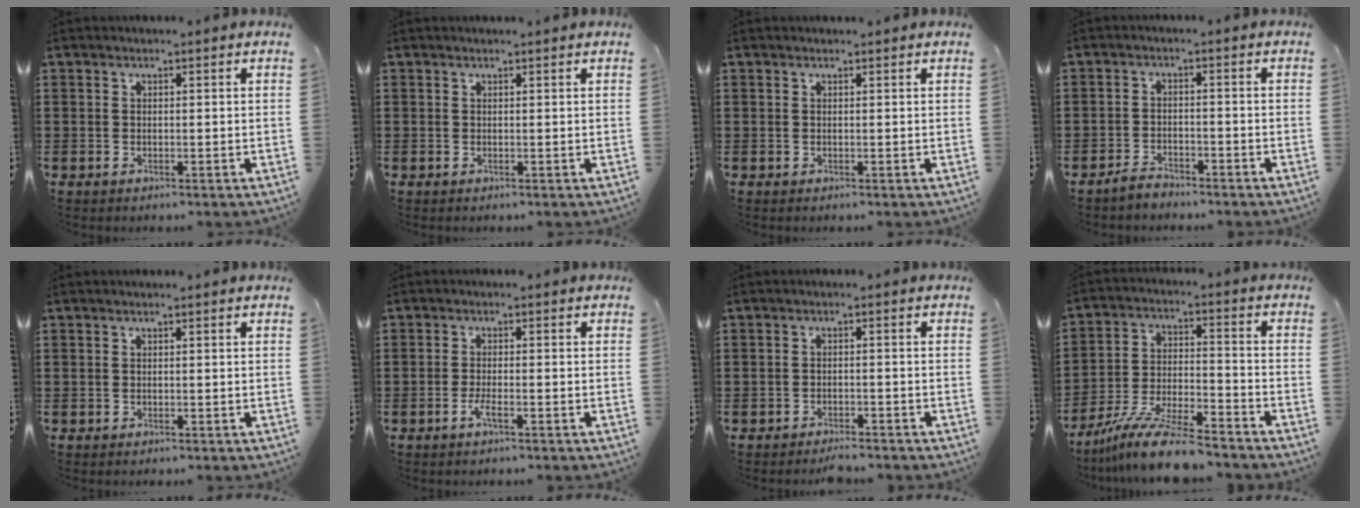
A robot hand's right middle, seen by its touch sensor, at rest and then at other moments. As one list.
[{"total": 0.0}, {"total": 0.0}, {"total": 2.4, "force": [-2.3, 0.4, 0.3], "torque": [-0.012, 0.002, -0.048]}, {"total": 0.0}, {"total": 2.2, "force": [-1.1, 0.2, 1.9], "torque": [-0.041, -0.003, -0.022]}, {"total": 2.0, "force": [-2.0, 0.2, 0.2], "torque": [-0.010, -0.001, -0.042]}, {"total": 10.7, "force": [-9.4, 0.9, 5.0], "torque": [-0.096, 0.017, -0.182]}]